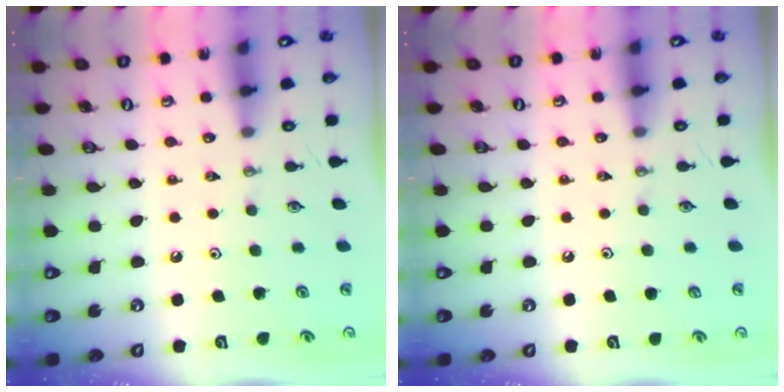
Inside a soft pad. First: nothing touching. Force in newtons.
{"total": 1.1, "press": 0.1, "slide": 1.1}